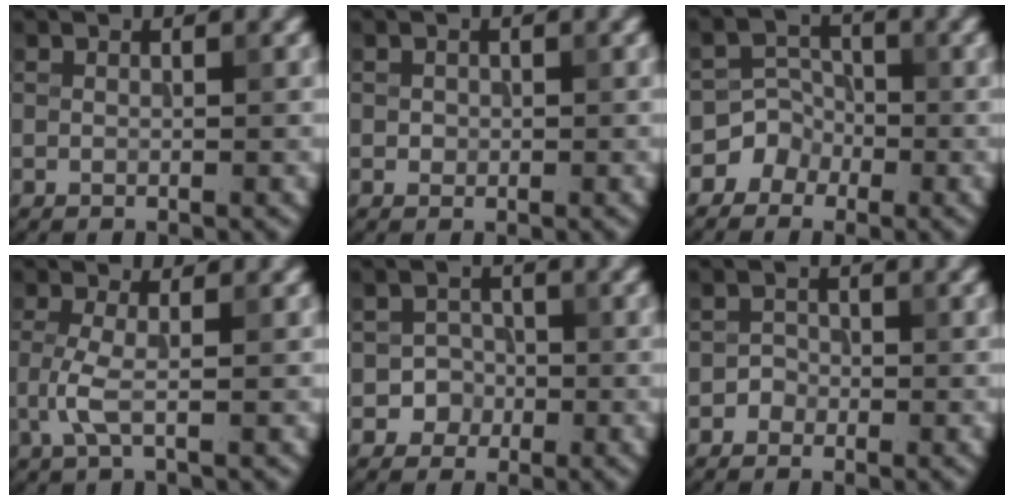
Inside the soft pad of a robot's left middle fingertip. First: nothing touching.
{"total": 0.7, "force": [0.0, 0.7, 0.2], "torque": [0.002, -0.003, -0.002]}
{"total": 3.8, "force": [-2.2, 3.1, 0.1], "torque": [0.040, 0.010, -0.048]}
{"total": 2.2, "force": [-0.5, 0.5, 2.1], "torque": [-0.052, -0.001, -0.015]}
{"total": 2.4, "force": [-0.9, 2.2, 0.2], "torque": [0.020, 0.012, -0.022]}
{"total": 1.3, "force": [-0.7, 1.0, 0.0], "torque": [0.012, 0.008, -0.015]}